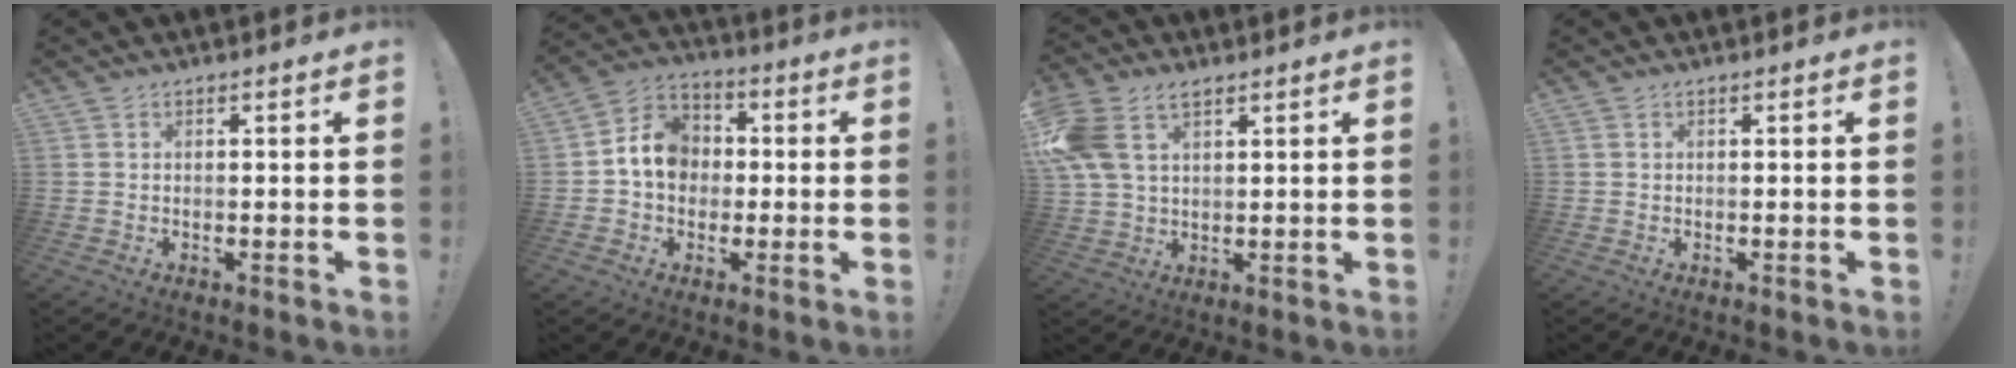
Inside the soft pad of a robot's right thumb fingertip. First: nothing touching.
{"total": 10.8, "force": [0.1, 9.4, 5.2], "torque": [-0.069, 0.015, 0.007]}
{"total": 10.1, "force": [5.1, 6.3, 6.0], "torque": [-0.105, -0.013, 0.103]}
{"total": 0.0}